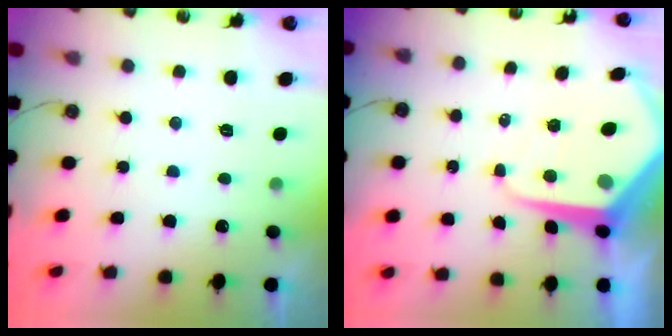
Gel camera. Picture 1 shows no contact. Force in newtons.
{"total": 12.7, "press": 12.6, "slide": 1.0}